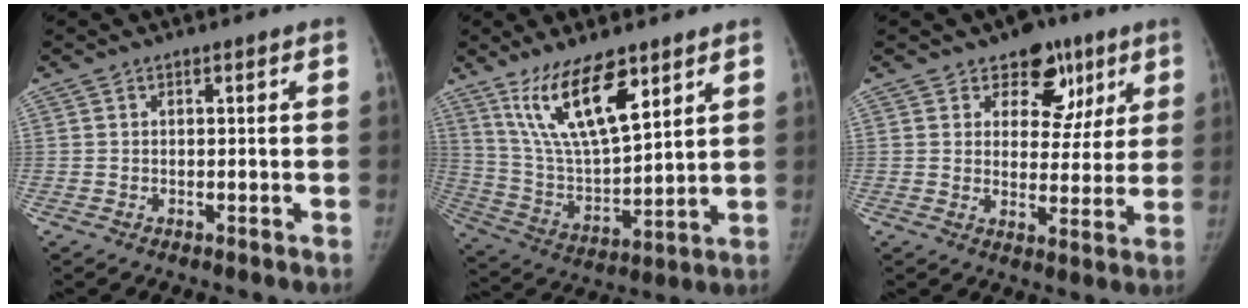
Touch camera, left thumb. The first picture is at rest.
{"total": 15.8, "force": [9.5, 5.1, 11.4], "torque": [-0.192, -0.049, 0.195]}
{"total": 10.2, "force": [5.7, 7.2, 4.3], "torque": [-0.003, -0.018, 0.078]}